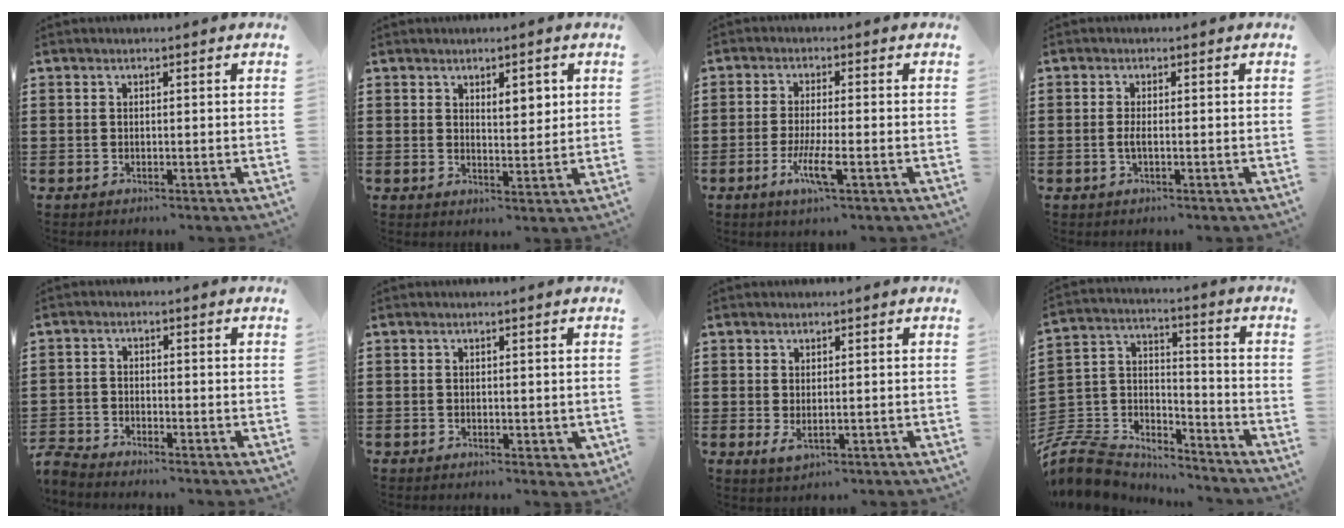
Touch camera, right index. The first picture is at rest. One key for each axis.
{"total": 3.4, "fx": 1.9, "fy": 1.5, "fz": 2.4, "tx": -0.034, "ty": 0.003, "tz": 0.029}
{"total": 5.5, "fx": -2.3, "fy": 0.6, "fz": 5.0, "tx": -0.102, "ty": -0.017, "tz": -0.044}
{"total": 1.6, "fx": -0.5, "fy": 0.1, "fz": 1.6, "tx": -0.038, "ty": -0.006, "tz": -0.011}
{"total": 2.5, "fx": -2.5, "fy": 0.1, "fz": -0.1, "tx": -0.011, "ty": -0.002, "tz": -0.056}
{"total": 0.7, "fx": 0.4, "fy": 0.6, "fz": 0.2, "tx": -0.005, "ty": 0.005, "tz": 0.007}
{"total": 1.9, "fx": 0.3, "fy": 0.7, "fz": 1.7, "tx": -0.033, "ty": -0.001, "tz": 0.007}
{"total": 8.5, "fx": -7.8, "fy": 3.0, "fz": 1.7, "tx": -0.063, "ty": 0.004, "tz": -0.158}